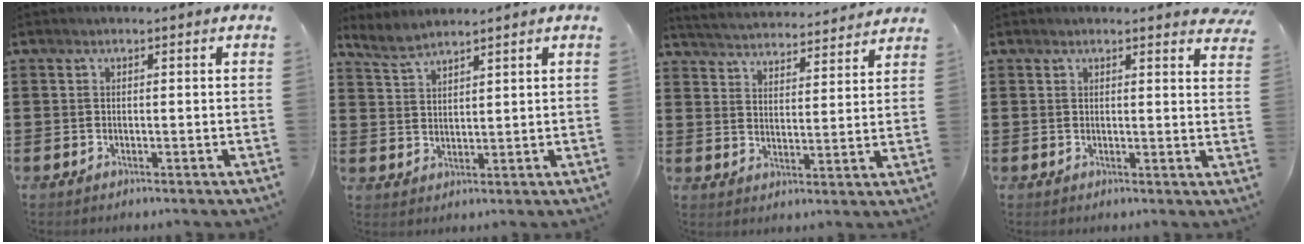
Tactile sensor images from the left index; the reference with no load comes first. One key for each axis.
{"total": 3.0, "fx": 2.8, "fy": 0.4, "fz": 1.0, "tx": -0.027, "ty": -0.002, "tz": 0.052}
{"total": 3.9, "fx": 3.9, "fy": -0.3, "fz": 0.0, "tx": -0.022, "ty": -0.032, "tz": 0.062}
{"total": 2.2, "fx": 2.0, "fy": -0.1, "fz": 0.8, "tx": -0.014, "ty": -0.008, "tz": 0.036}